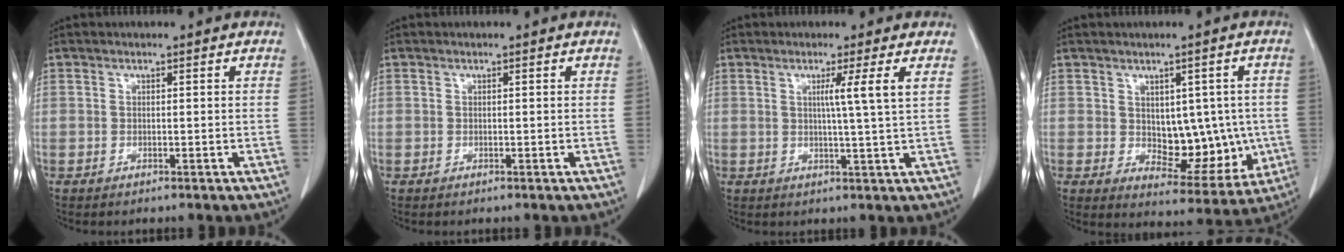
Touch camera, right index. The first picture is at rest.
{"total": 0.0}
{"total": 4.3, "force": [1.3, -1.5, 3.8], "torque": [-0.066, -0.010, 0.024]}
{"total": 9.7, "force": [0.1, 5.9, 7.7], "torque": [-0.081, 0.008, 0.025]}